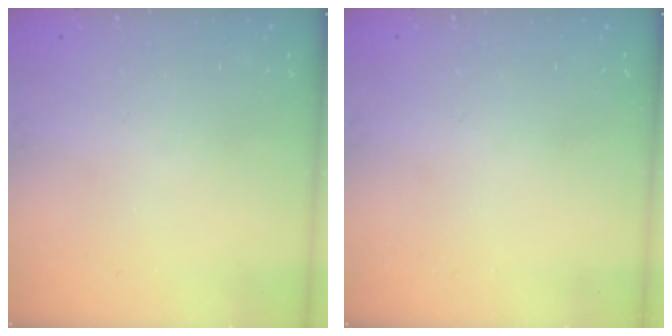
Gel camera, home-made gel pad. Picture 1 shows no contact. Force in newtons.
{"total": 0.0}